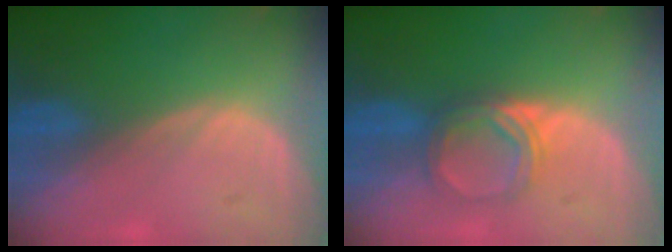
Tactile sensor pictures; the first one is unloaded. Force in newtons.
{"total": 5.3, "press": 4.8, "slide": 2.3}